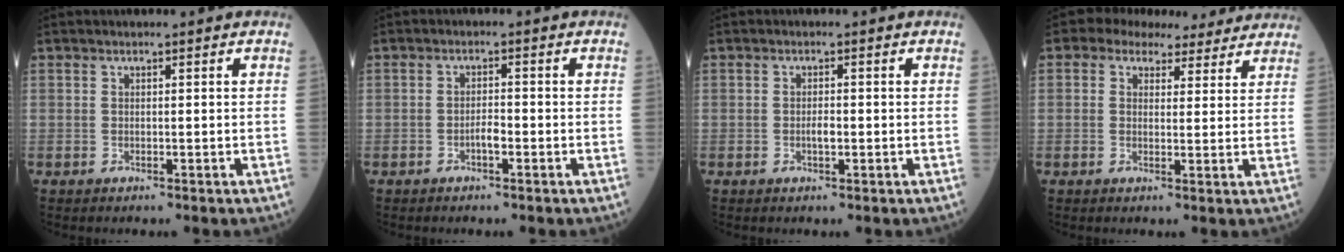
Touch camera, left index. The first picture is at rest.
{"total": 2.0, "force": [-1.4, 0.4, 1.4], "torque": [-0.024, -0.001, -0.025]}
{"total": 1.6, "force": [-0.8, 0.5, 1.3], "torque": [-0.025, -0.003, -0.014]}
{"total": 8.8, "force": [7.1, 4.6, 2.6], "torque": [-0.025, 0.029, 0.077]}